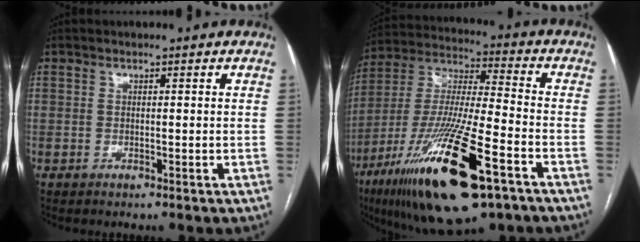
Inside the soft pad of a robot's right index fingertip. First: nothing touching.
{"total": 23.6, "force": [-12.4, 3.8, 19.7], "torque": [-0.382, -0.045, -0.215]}